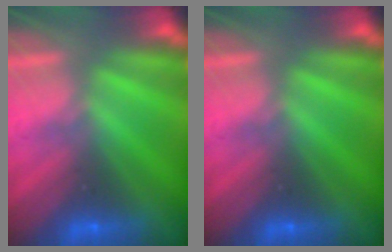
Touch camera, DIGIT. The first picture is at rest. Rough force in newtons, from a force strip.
{"total": 0.0}